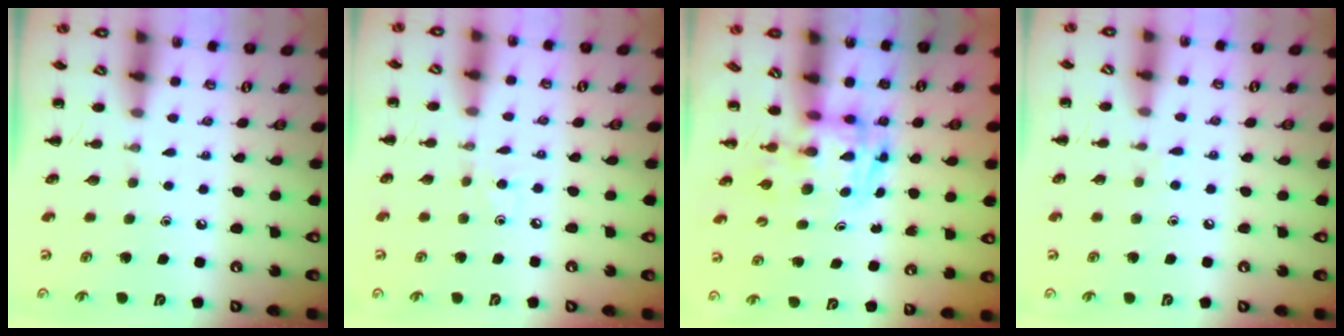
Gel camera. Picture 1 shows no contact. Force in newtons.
{"total": 2.5, "press": 2.3, "slide": 0.8}
{"total": 2.8, "press": 2.8, "slide": 0.5}
{"total": 3.1, "press": 2.8, "slide": 1.4}